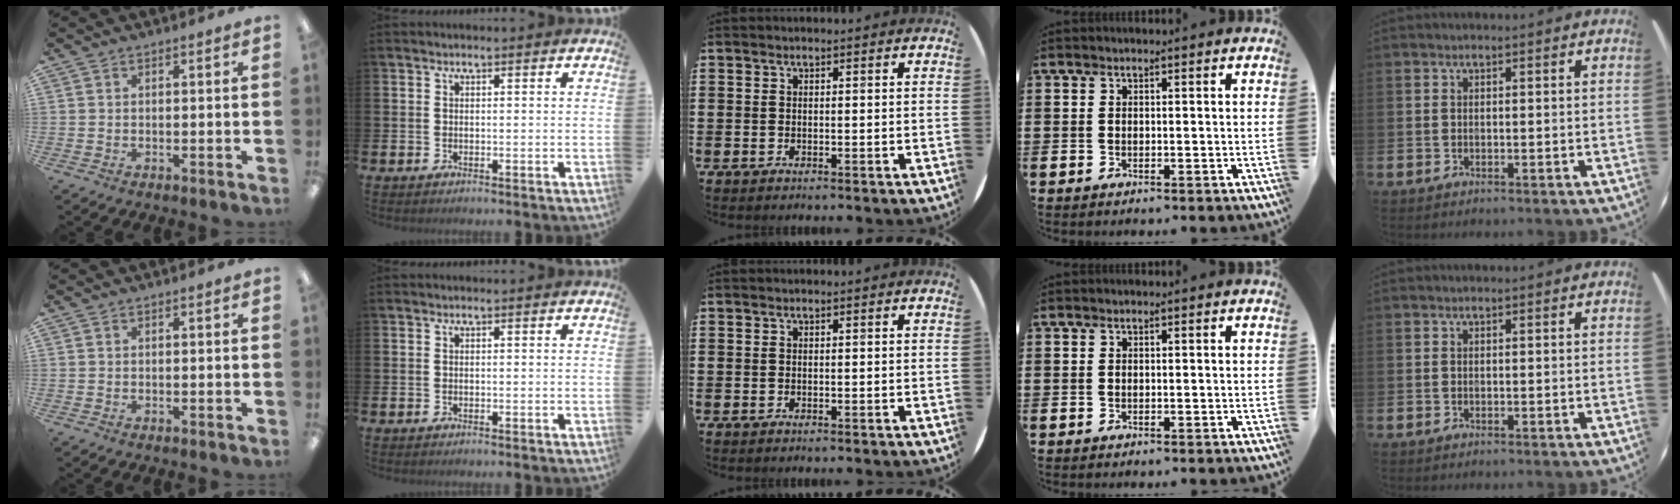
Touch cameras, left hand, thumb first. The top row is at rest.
{}